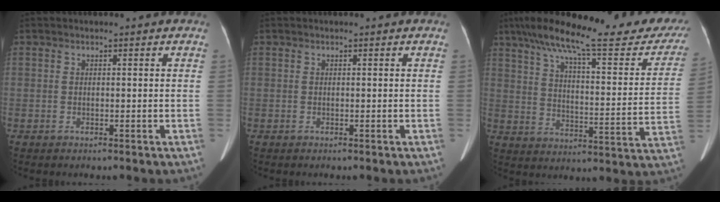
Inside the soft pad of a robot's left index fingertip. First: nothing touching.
{"total": 0.0}
{"total": 29.9, "force": [24.5, 4.5, 16.7], "torque": [-0.248, -0.035, 0.318]}